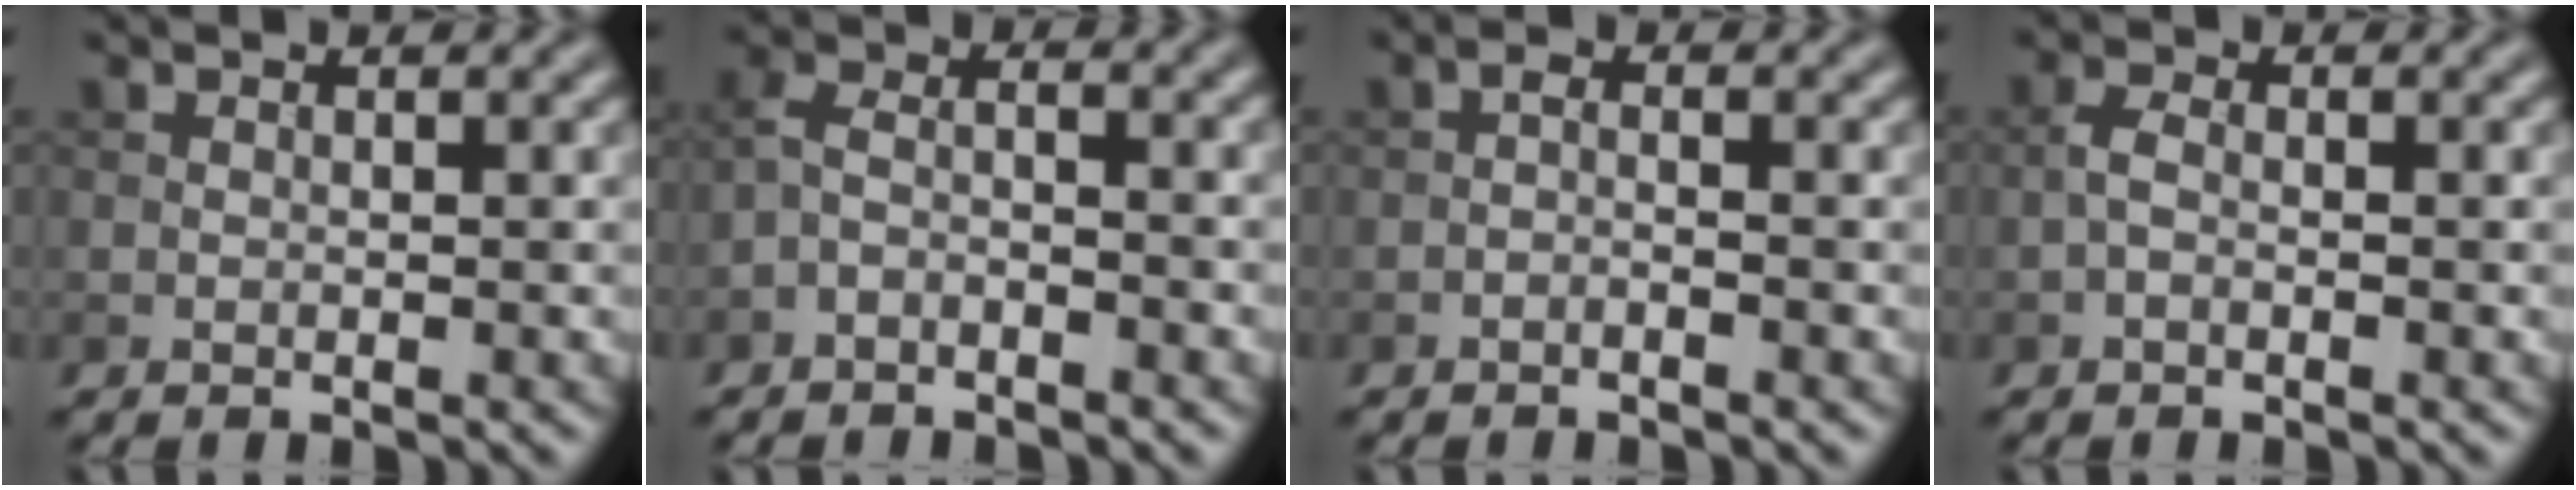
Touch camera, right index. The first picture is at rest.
{"total": 2.7, "force": [-1.6, 1.2, 1.8], "torque": [-0.040, 0.004, -0.043]}
{"total": 1.0, "force": [-0.7, 0.1, 0.7], "torque": [-0.014, 0.002, -0.016]}
{"total": 1.4, "force": [-0.6, 0.6, 1.1], "torque": [-0.025, 0.002, -0.017]}